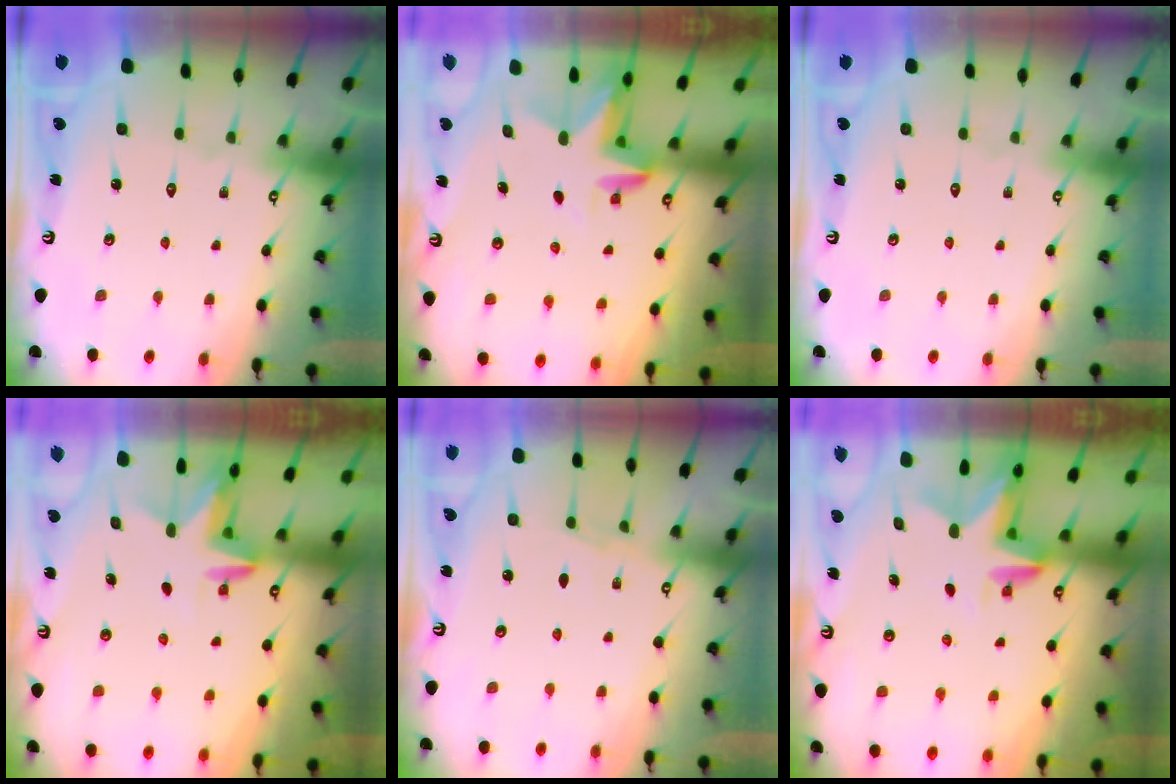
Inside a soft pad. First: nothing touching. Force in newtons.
{"total": 3.1, "press": 3.1, "slide": 0.2}
{"total": 0.0}
{"total": 3.2, "press": 3.2, "slide": 0.3}
{"total": 3.2, "press": 3.1, "slide": 0.4}
{"total": 3.1, "press": 3.1, "slide": 0.2}